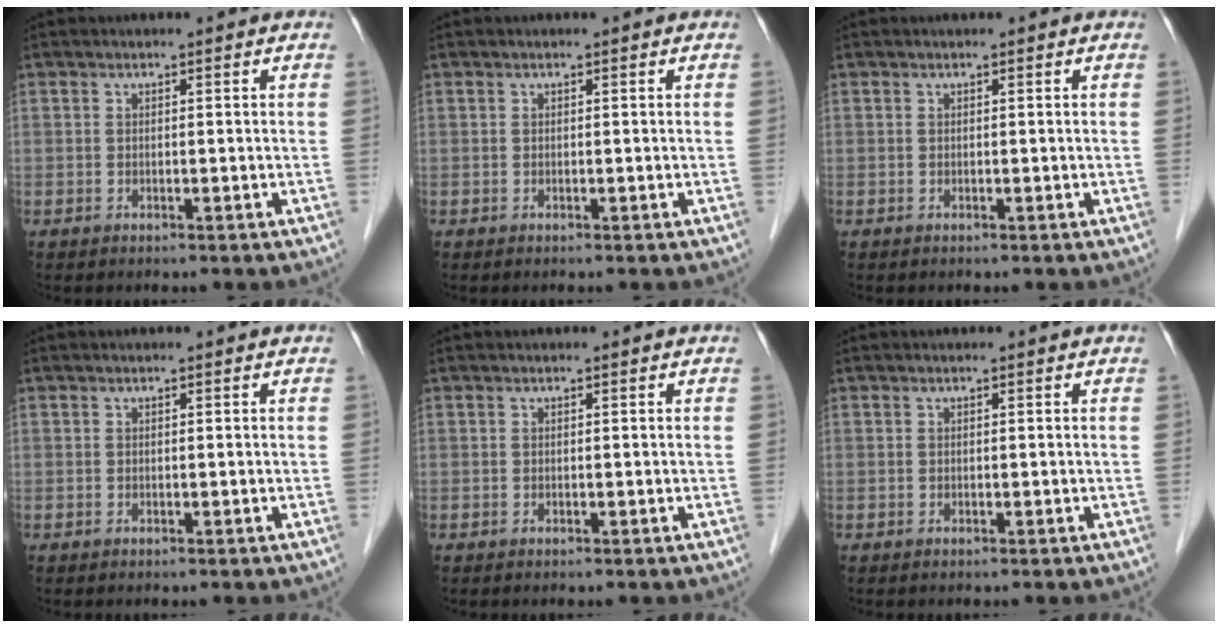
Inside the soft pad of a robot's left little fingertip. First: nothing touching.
{"total": 0.0}
{"total": 0.0}
{"total": 0.0}
{"total": 0.0}
{"total": 0.0}